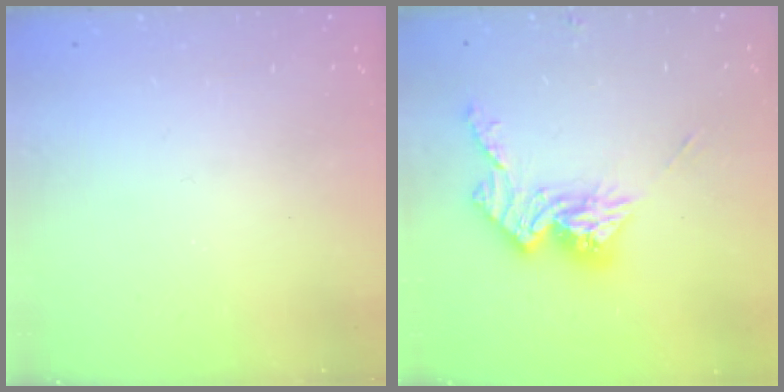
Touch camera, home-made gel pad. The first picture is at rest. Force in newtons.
{"total": 12.8, "press": 12.7, "slide": 1.1}